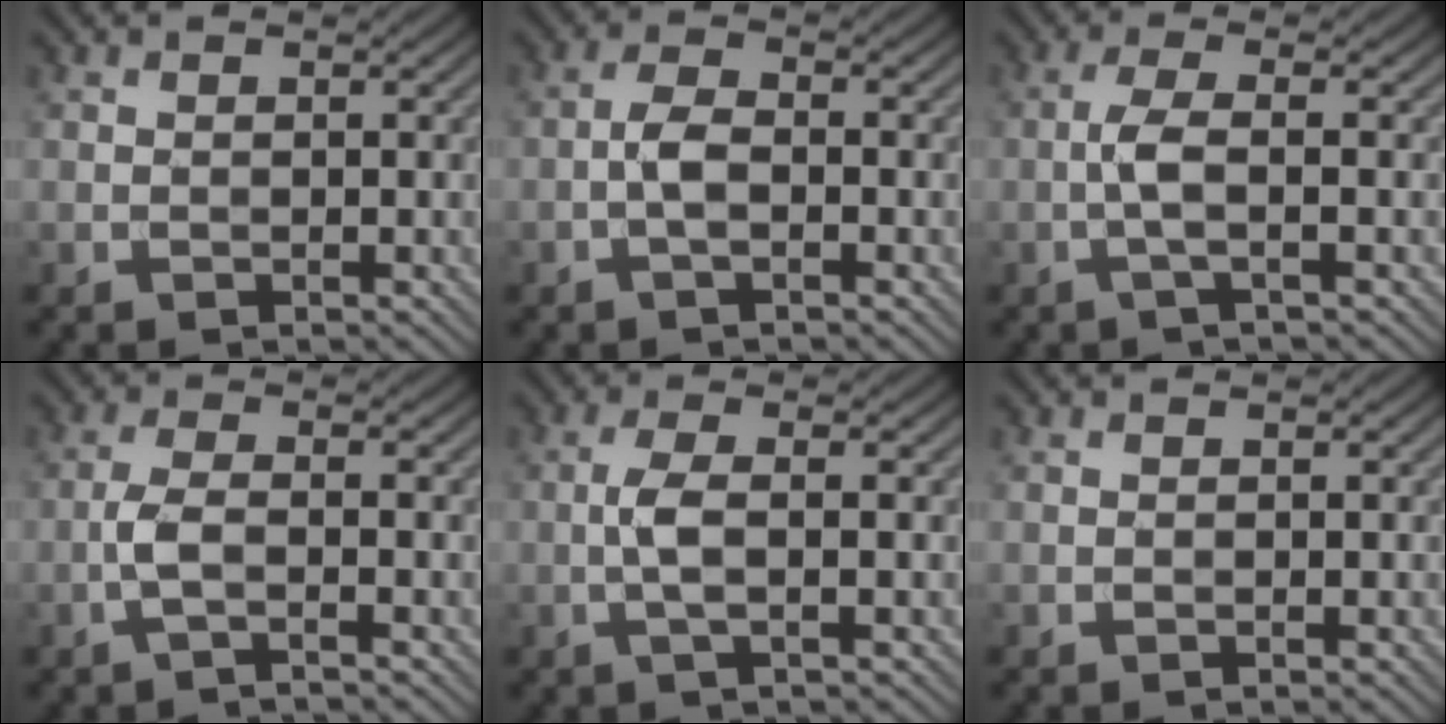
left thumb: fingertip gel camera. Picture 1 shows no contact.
{"total": 2.8, "force": [-1.0, 0.9, 2.4], "torque": [-0.054, 0.006, -0.026]}
{"total": 3.3, "force": [-0.7, 0.4, 3.2], "torque": [-0.071, 0.008, -0.027]}
{"total": 3.1, "force": [-1.2, 0.5, 2.7], "torque": [-0.061, 0.008, -0.035]}
{"total": 3.3, "force": [-0.5, 0.7, 3.2], "torque": [-0.075, 0.005, -0.016]}
{"total": 0.0}